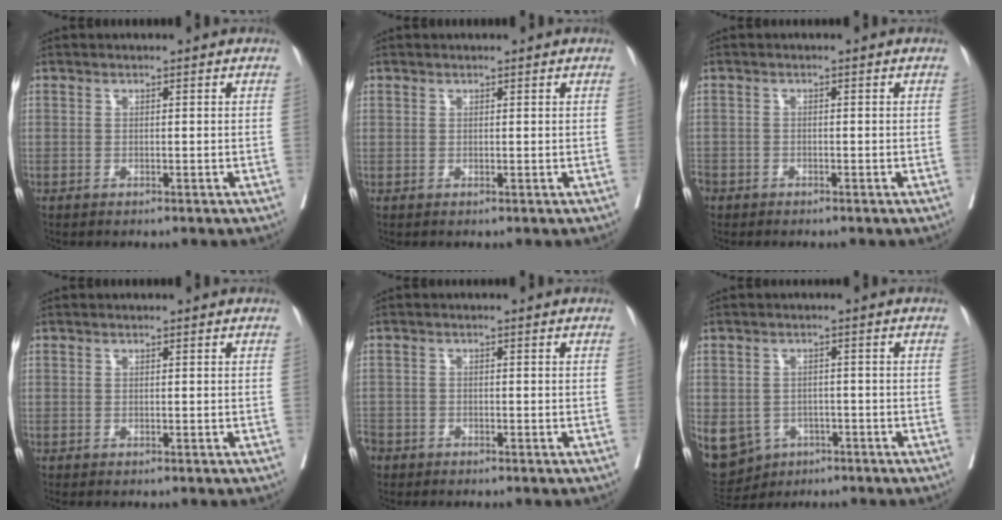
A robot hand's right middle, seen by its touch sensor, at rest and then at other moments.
{"total": 0.7, "force": [0.4, 0.6, 0.0], "torque": [0.007, 0.002, 0.005]}
{"total": 3.2, "force": [-2.3, 2.1, 0.7], "torque": [-0.024, -0.002, -0.047]}
{"total": 0.0}
{"total": 4.2, "force": [-3.2, 2.7, 0.8], "torque": [-0.027, 0.000, -0.064]}
{"total": 19.2, "force": [-8.3, 15.7, 7.3], "torque": [-0.253, -0.005, -0.109]}